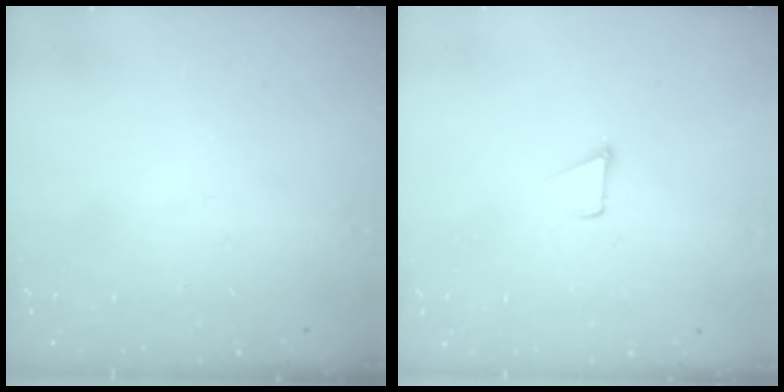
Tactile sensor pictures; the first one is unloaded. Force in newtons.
{"total": 1.8, "press": 1.7, "slide": 0.1}